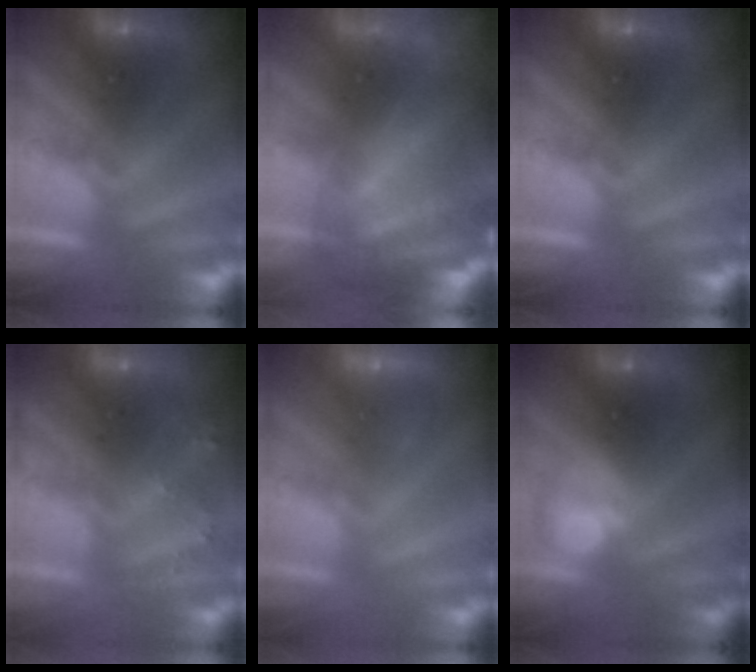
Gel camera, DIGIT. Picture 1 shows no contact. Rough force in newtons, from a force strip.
{"total": 8.0}
{"total": 0.0}
{"total": 2.3}
{"total": 2.8}
{"total": 2.4}